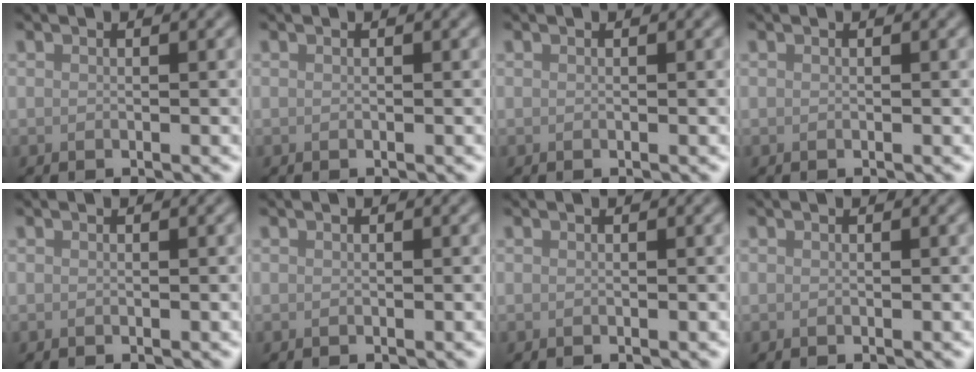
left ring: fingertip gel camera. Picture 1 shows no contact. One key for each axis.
{"total": 0.0}
{"total": 0.0}
{"total": 0.0}
{"total": 0.0}
{"total": 0.0}
{"total": 0.0}
{"total": 0.0}